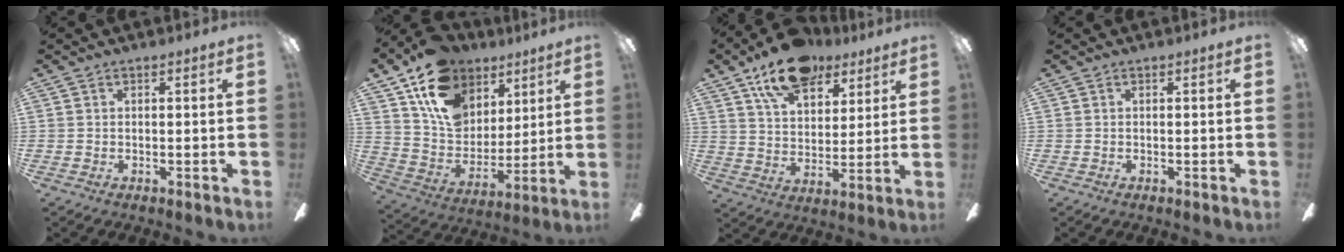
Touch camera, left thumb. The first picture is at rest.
{"total": 18.8, "force": [11.1, 12.8, 8.2], "torque": [-0.148, -0.052, 0.209]}
{"total": 14.9, "force": [10.3, 7.6, 7.5], "torque": [-0.121, -0.045, 0.185]}
{"total": 0.0}